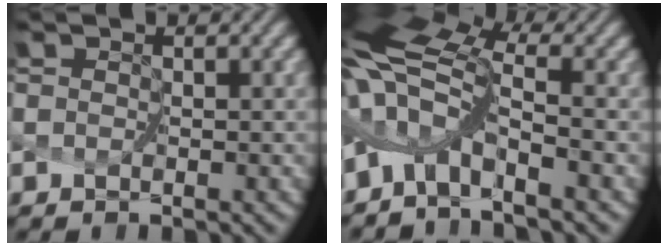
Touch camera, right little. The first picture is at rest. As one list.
[{"total": 8.2, "force": [0.6, 3.4, 7.4], "torque": [-0.151, 0.004, 0.014]}]